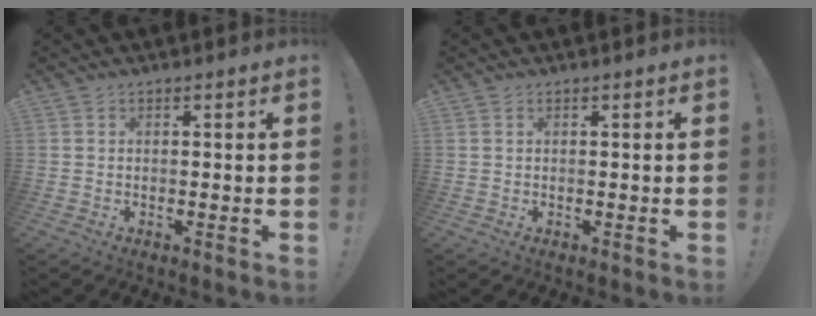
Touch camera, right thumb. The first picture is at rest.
{"total": 0.0}